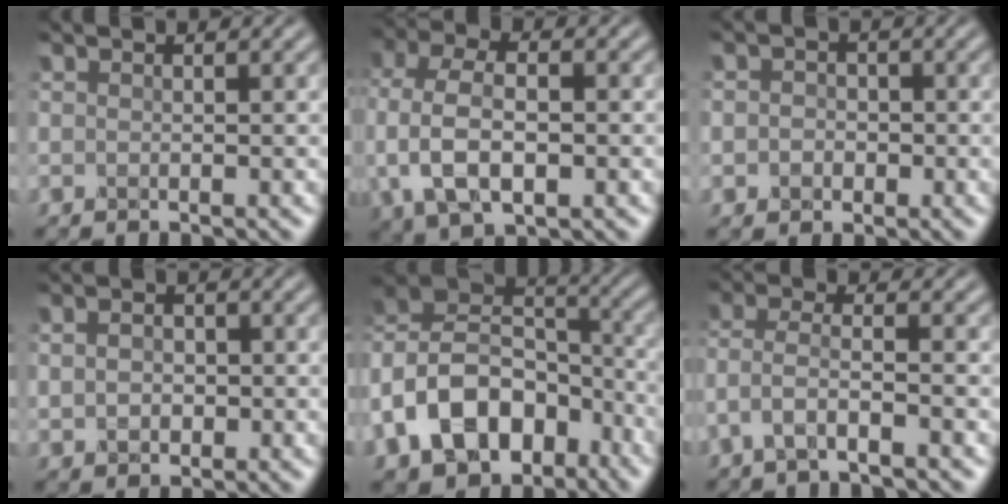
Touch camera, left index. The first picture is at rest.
{"total": 7.5, "force": [-0.8, 4.4, 5.9], "torque": [-0.128, 0.002, -0.021]}
{"total": 1.9, "force": [-0.2, 1.7, 0.8], "torque": [0.000, -0.001, -0.015]}
{"total": 2.8, "force": [0.3, 2.1, 1.9], "torque": [-0.039, 0.006, 0.005]}
{"total": 11.7, "force": [-4.9, 8.2, 6.7], "torque": [-0.133, 0.004, -0.097]}
{"total": 3.3, "force": [-2.0, 0.7, 2.5], "torque": [-0.056, 0.004, -0.048]}